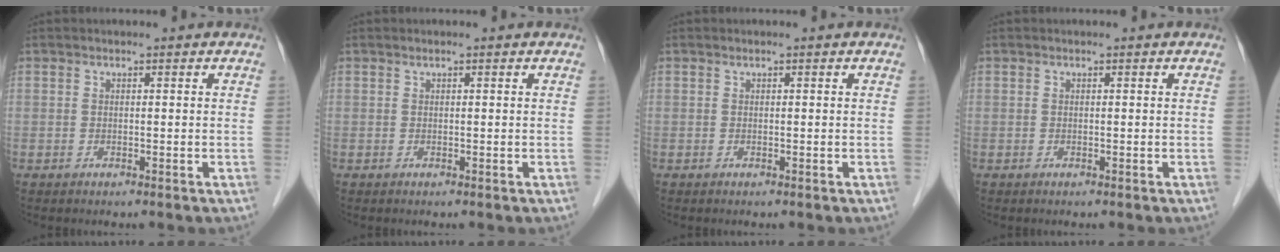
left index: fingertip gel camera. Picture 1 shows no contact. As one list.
[{"total": 0.0}, {"total": 0.0}, {"total": 0.0}]